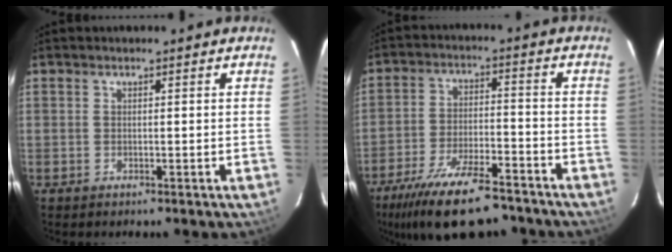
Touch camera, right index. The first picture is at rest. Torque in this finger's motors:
{"motor_torque": [1.41, -0.74, 0.60, 0.10]}